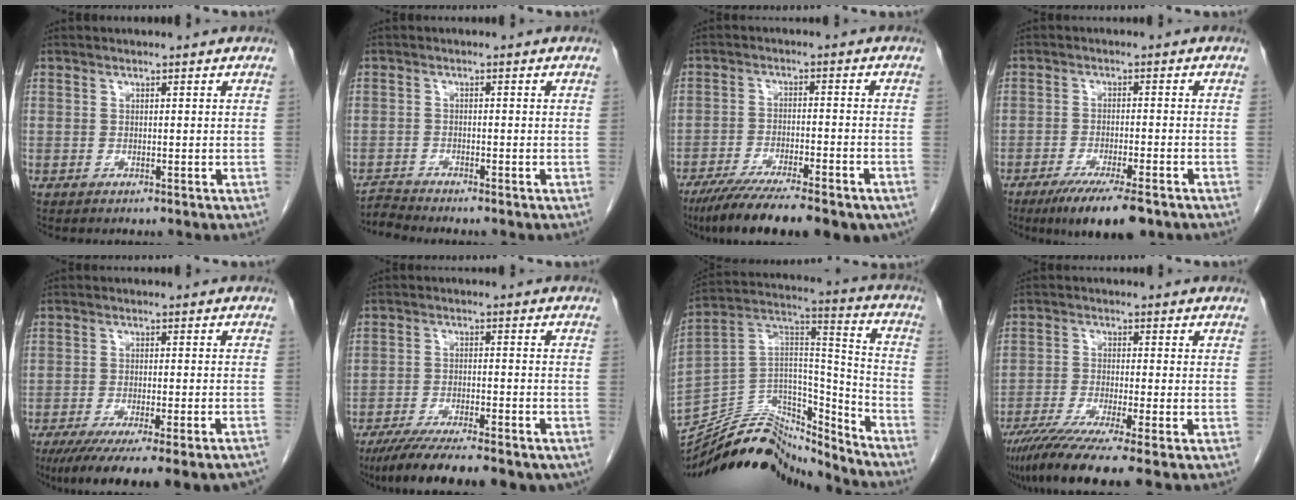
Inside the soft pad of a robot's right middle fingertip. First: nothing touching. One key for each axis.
{"total": 2.3, "fx": -2.0, "fy": -0.8, "fz": -0.6, "tx": 0.010, "ty": -0.016, "tz": -0.039}
{"total": 17.4, "fx": -13.0, "fy": 3.8, "fz": 10.9, "tx": -0.150, "ty": -0.020, "tz": -0.196}
{"total": 9.3, "fx": -6.6, "fy": 1.3, "fz": 6.5, "tx": -0.098, "ty": -0.019, "tz": -0.101}
{"total": 18.9, "fx": -15.5, "fy": 1.8, "fz": 10.7, "tx": -0.111, "ty": -0.035, "tz": -0.210}
{"total": 15.5, "fx": -12.1, "fy": 3.3, "fz": 9.2, "tx": -0.133, "ty": -0.019, "tz": -0.182}
{"total": 19.8, "fx": -18.9, "fy": 4.9, "fz": 3.8, "tx": -0.066, "ty": 0.066, "tz": -0.315}
{"total": 11.0, "fx": -8.1, "fy": -0.5, "fz": 7.5, "tx": -0.120, "ty": -0.031, "tz": -0.131}